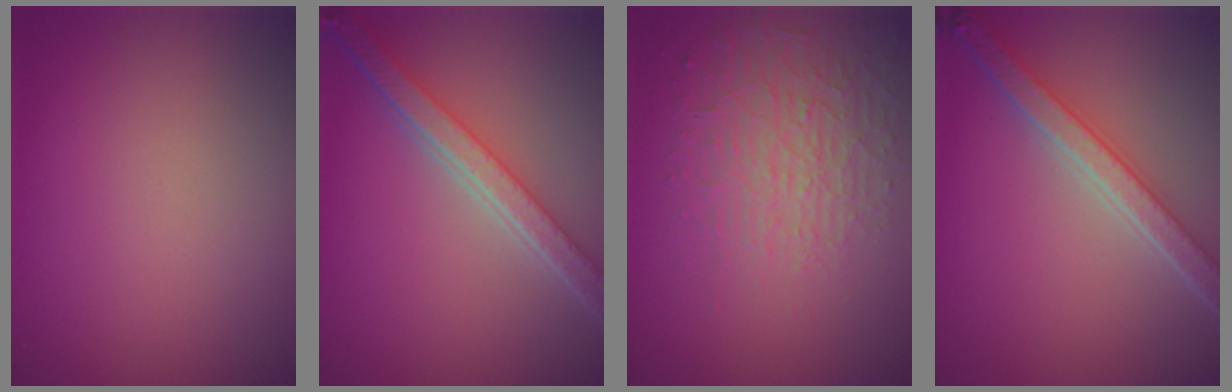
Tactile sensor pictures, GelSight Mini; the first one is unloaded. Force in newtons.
{"total": 5.6, "press": 4.2, "slide": 3.6}
{"total": 3.7, "press": 3.1, "slide": 2.0}
{"total": 4.9, "press": 3.8, "slide": 3.1}